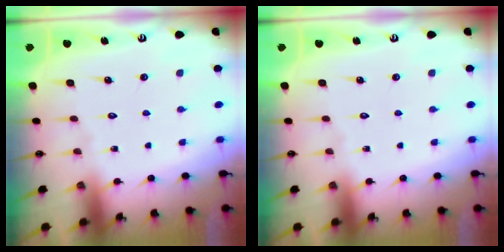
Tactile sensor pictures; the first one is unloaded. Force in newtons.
{"total": 0.0}